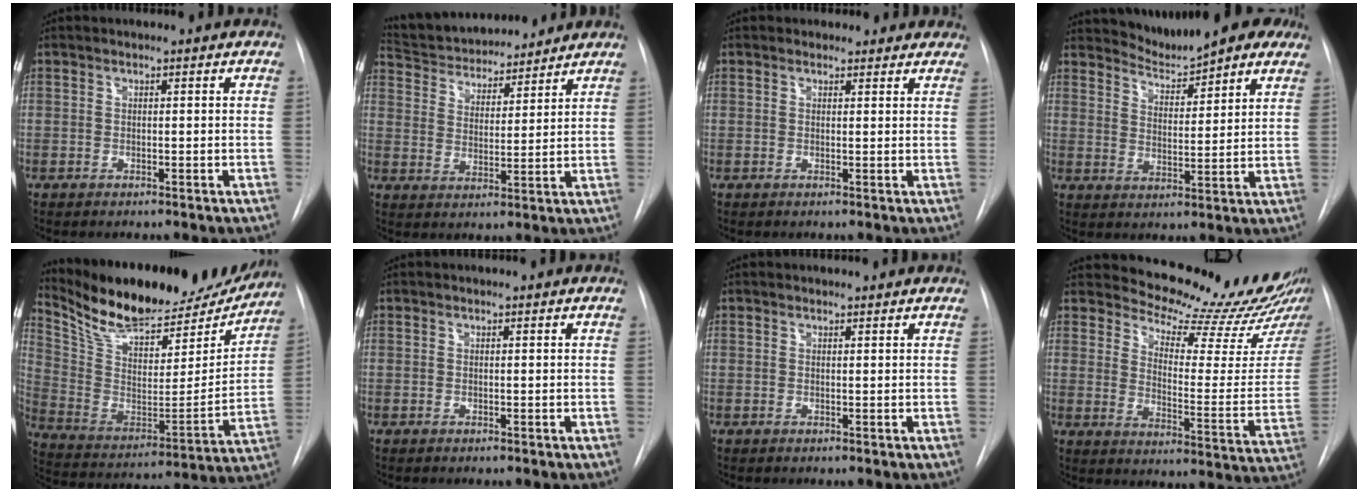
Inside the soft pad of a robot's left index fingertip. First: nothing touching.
{"total": 14.6, "force": [13.5, 3.5, 4.3], "torque": [-0.073, 0.017, 0.220]}
{"total": 3.4, "force": [3.0, 1.7, 0.1], "torque": [0.012, -0.003, 0.018]}
{"total": 9.9, "force": [9.2, 2.0, 3.2], "torque": [-0.039, -0.008, 0.130]}
{"total": 25.3, "force": [22.3, 7.1, 9.5], "torque": [-0.175, -0.029, 0.337]}
{"total": 0.0}
{"total": 0.6, "force": [0.6, 0.1, -0.1], "torque": [-0.008, 0.001, 0.007]}
{"total": 18.5, "force": [17.5, 1.4, 6.0], "torque": [-0.086, -0.114, 0.211]}